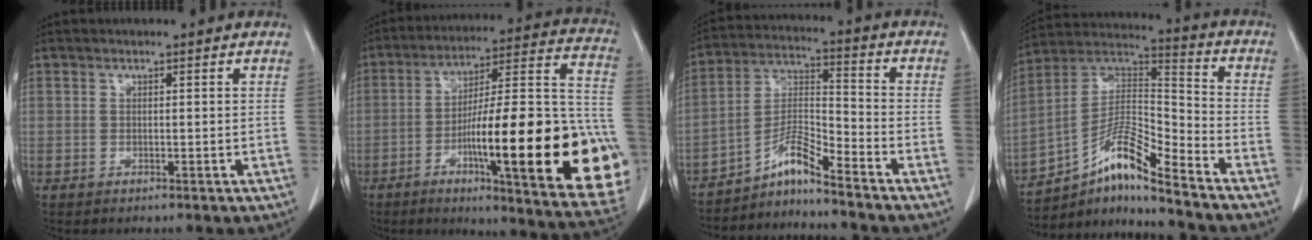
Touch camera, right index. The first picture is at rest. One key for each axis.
{"total": 30.4, "fx": -8.2, "fy": 3.9, "fz": 29.0, "tx": -0.330, "ty": 0.003, "tz": -0.122}
{"total": 6.9, "fx": -5.7, "fy": -0.5, "fz": 3.8, "tx": -0.077, "ty": 0.008, "tz": -0.101}
{"total": 13.4, "fx": -9.3, "fy": 1.1, "fz": 9.6, "tx": -0.177, "ty": 0.025, "tz": -0.161}